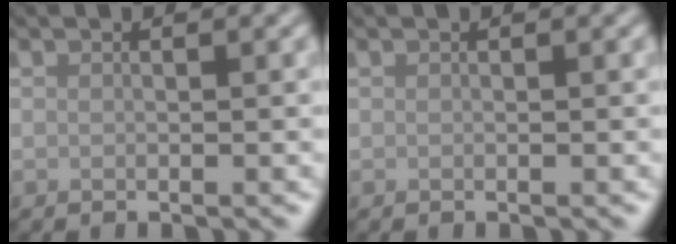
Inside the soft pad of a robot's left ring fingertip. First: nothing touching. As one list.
[{"total": 0.0}]